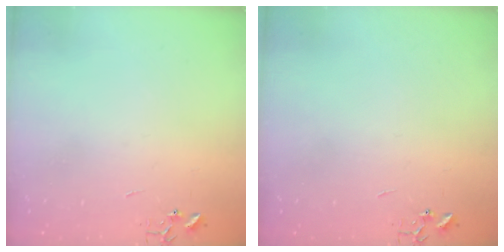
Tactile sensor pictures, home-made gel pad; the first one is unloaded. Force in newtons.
{"total": 0.0}